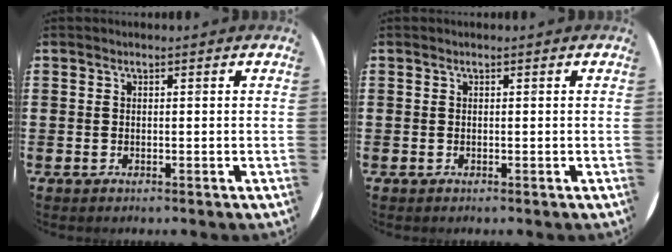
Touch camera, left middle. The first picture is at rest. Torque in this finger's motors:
{"motor_torque": [-0.19, 0.10, 0.00, -0.01]}